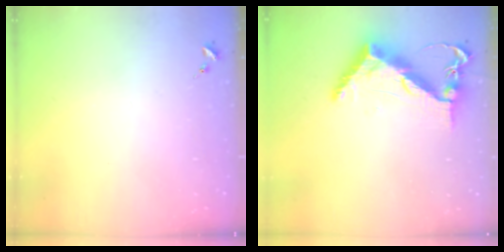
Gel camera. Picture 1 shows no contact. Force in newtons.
{"total": 10.7, "press": 10.6, "slide": 1.3}